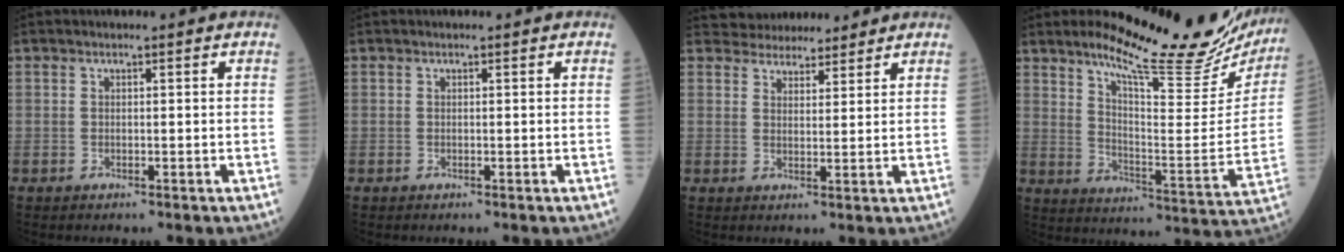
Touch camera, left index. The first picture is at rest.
{"total": 0.0}
{"total": 6.9, "force": [6.4, 2.2, 1.0], "torque": [-0.012, 0.017, 0.093]}
{"total": 22.0, "force": [18.6, 3.2, 11.4], "torque": [-0.168, -0.053, 0.249]}